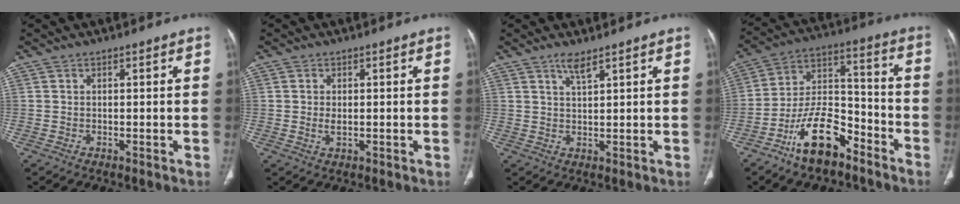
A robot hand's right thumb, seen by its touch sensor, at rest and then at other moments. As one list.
[{"total": 2.1, "force": [0.0, 1.2, 1.7], "torque": [-0.033, -0.004, 0.001]}, {"total": 2.7, "force": [2.0, 0.3, 1.8], "torque": [-0.034, -0.011, 0.040]}, {"total": 14.6, "force": [-9.3, 6.9, 9.0], "torque": [-0.141, 0.078, -0.174]}]